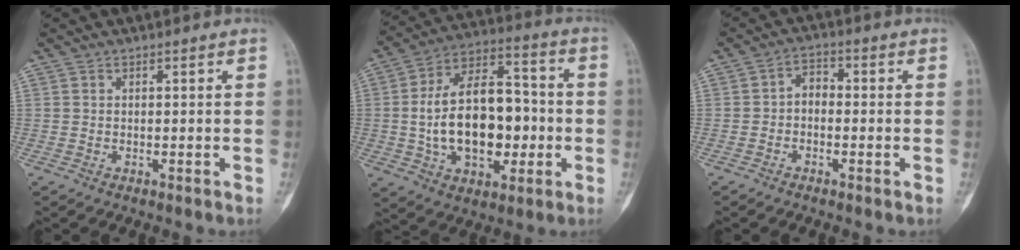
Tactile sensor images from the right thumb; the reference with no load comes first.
{"total": 21.7, "force": [-2.8, 13.0, 17.1], "torque": [-0.258, 0.037, -0.040]}
{"total": 3.3, "force": [-0.7, 2.3, 2.3], "torque": [-0.023, 0.017, -0.026]}